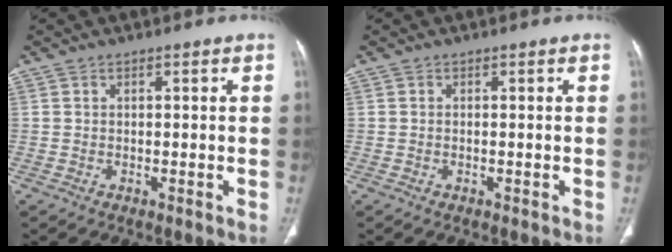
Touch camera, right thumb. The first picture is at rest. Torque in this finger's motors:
{"motor_torque": [-0.25, -0.08, 0.32, -0.14, -0.03]}